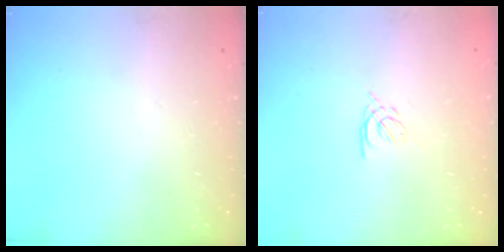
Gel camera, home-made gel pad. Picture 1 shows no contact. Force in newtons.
{"total": 1.2, "press": 1.1, "slide": 0.5}